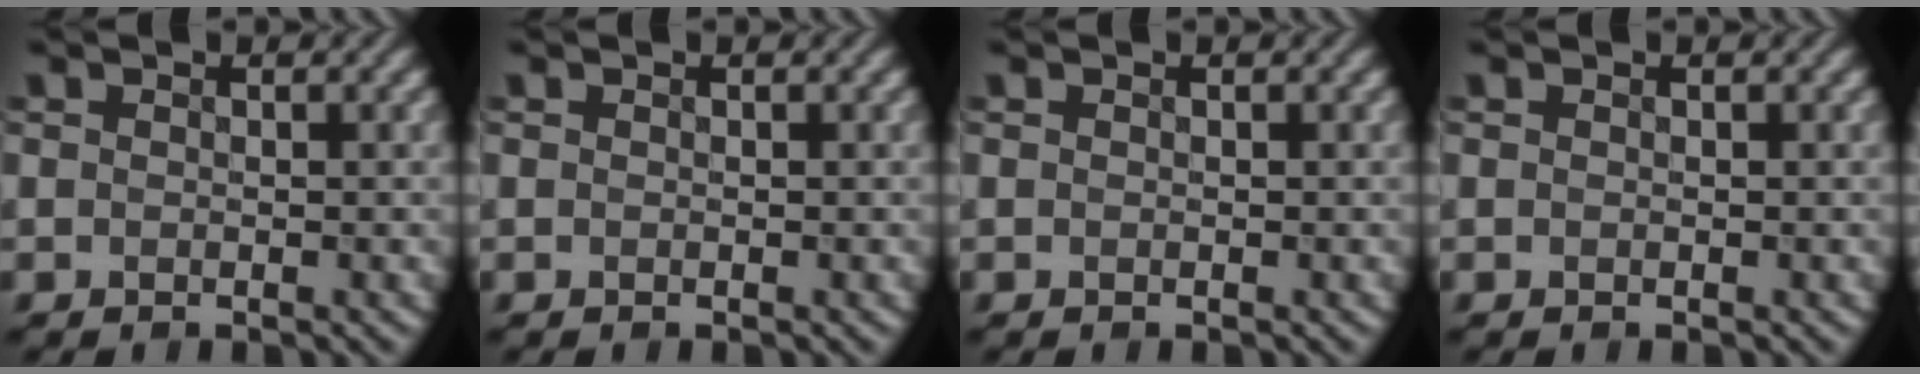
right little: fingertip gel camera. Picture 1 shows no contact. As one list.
[{"total": 0.0}, {"total": 0.0}, {"total": 0.0}]